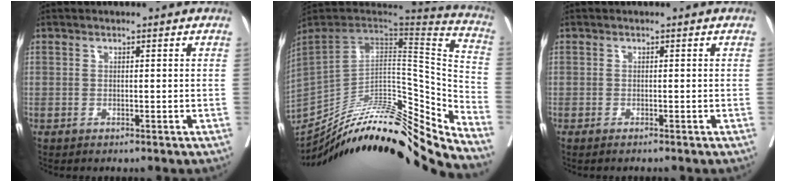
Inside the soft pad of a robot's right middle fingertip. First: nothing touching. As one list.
[{"total": 28.5, "force": [-24.4, 1.6, 14.7], "torque": [-0.187, -0.022, -0.362]}, {"total": 1.4, "force": [1.1, -0.8, 0.4], "torque": [0.002, -0.007, 0.028]}]